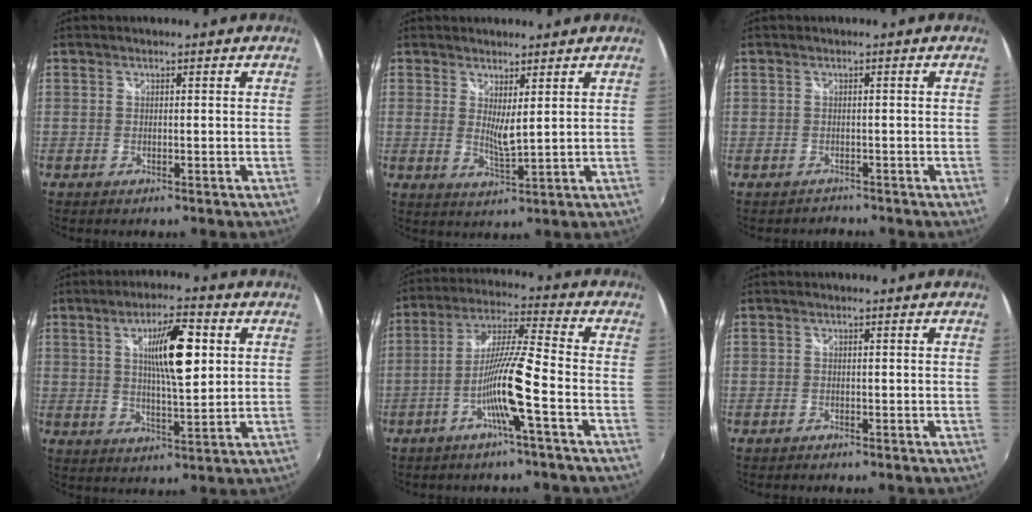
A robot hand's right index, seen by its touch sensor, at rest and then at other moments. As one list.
[{"total": 3.7, "force": [1.7, 0.5, 3.2], "torque": [-0.058, -0.012, 0.027]}, {"total": 1.8, "force": [-0.7, -1.2, -1.1], "torque": [0.024, -0.001, -0.007]}, {"total": 9.8, "force": [3.3, 0.9, 9.2], "torque": [-0.143, 0.000, 0.057]}, {"total": 10.7, "force": [-4.7, -0.8, 9.6], "torque": [-0.193, 0.003, -0.092]}, {"total": 1.7, "force": [-0.5, -1.5, -0.6], "torque": [0.011, -0.008, -0.006]}]